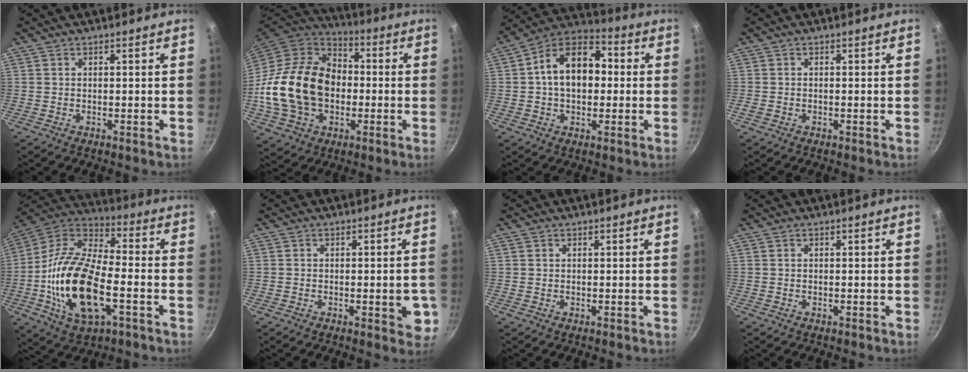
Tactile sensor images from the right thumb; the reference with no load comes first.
{"total": 23.3, "force": [-2.1, 17.2, 15.5], "torque": [-0.266, 0.038, -0.035]}
{"total": 14.8, "force": [1.1, 10.0, 10.8], "torque": [-0.135, 0.035, -0.003]}
{"total": 0.6, "force": [-0.3, 0.3, 0.4], "torque": [-0.013, 0.004, -0.007]}
{"total": 21.9, "force": [-5.1, 10.2, 18.6], "torque": [-0.362, 0.029, -0.107]}
{"total": 5.4, "force": [-1.2, 2.0, 4.8], "torque": [-0.045, 0.000, -0.017]}
{"total": 0.0}
{"total": 0.0}